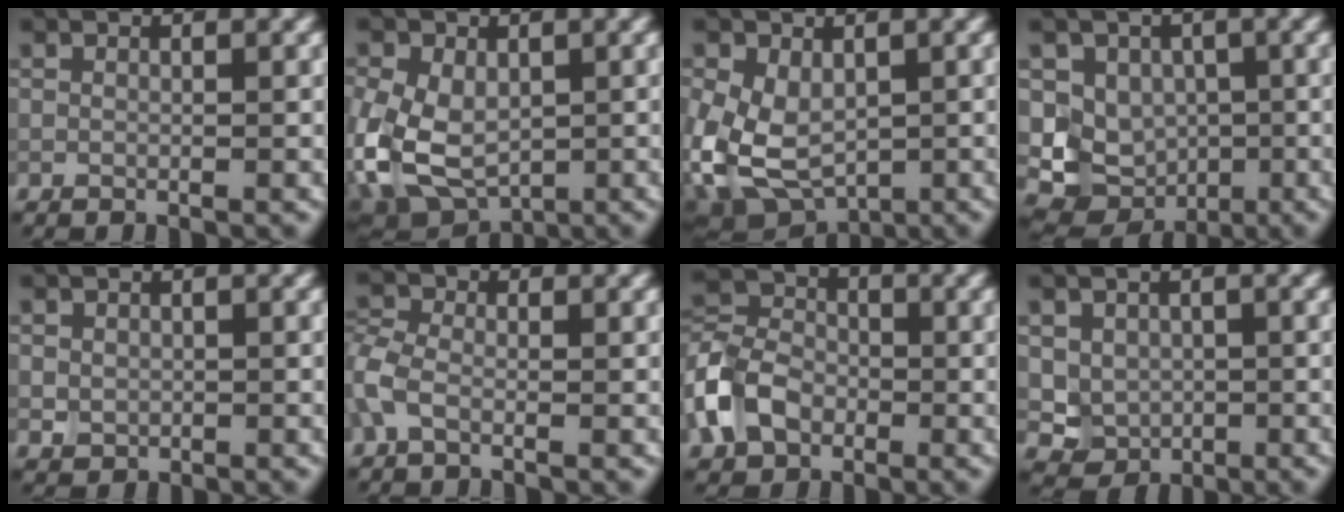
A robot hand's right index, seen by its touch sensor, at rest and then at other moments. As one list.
[{"total": 8.9, "force": [-2.0, 6.0, 6.3], "torque": [-0.149, -0.017, -0.039]}, {"total": 8.0, "force": [-1.4, 5.5, 5.6], "torque": [-0.131, -0.020, -0.017]}, {"total": 6.3, "force": [-0.2, 5.8, 2.6], "torque": [-0.012, -0.009, -0.007]}, {"total": 1.3, "force": [0.1, 1.2, 0.5], "torque": [-0.005, -0.005, 0.003]}, {"total": 2.6, "force": [-0.8, 1.6, 1.8], "torque": [-0.047, 0.006, -0.032]}, {"total": 6.6, "force": [-2.7, 4.8, 3.6], "torque": [-0.074, 0.010, -0.073]}, {"total": 3.1, "force": [0.1, 2.8, 1.3], "torque": [-0.022, -0.009, 0.008]}]